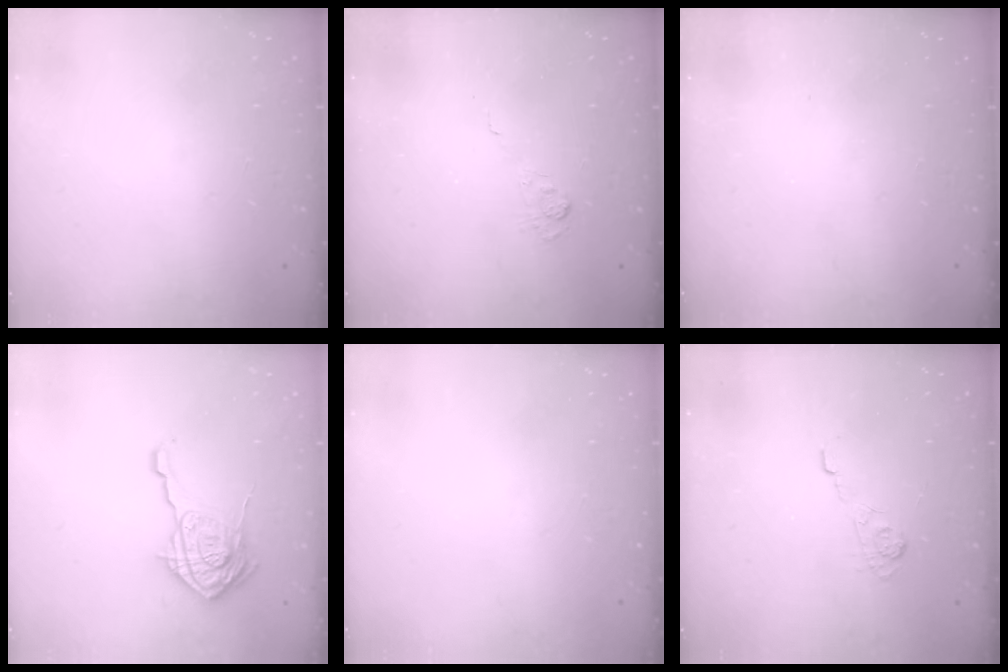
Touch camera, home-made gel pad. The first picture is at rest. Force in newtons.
{"total": 3.8, "press": 3.5, "slide": 1.6}
{"total": 2.3, "press": 2.2, "slide": 0.8}
{"total": 15.4, "press": 15.4, "slide": 0.7}
{"total": 0.0}
{"total": 4.2, "press": 3.8, "slide": 1.6}